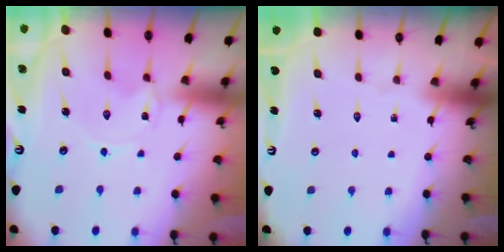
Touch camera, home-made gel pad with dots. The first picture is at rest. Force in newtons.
{"total": 0.0}